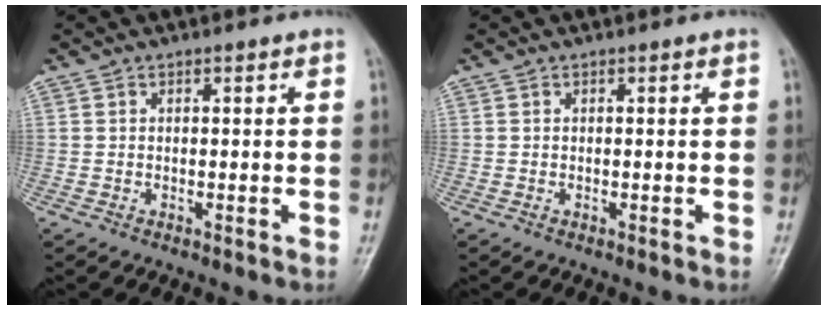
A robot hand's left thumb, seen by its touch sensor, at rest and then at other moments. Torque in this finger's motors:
{"motor_torque": [0.00, 0.00, -0.07, 0.06, 0.00]}